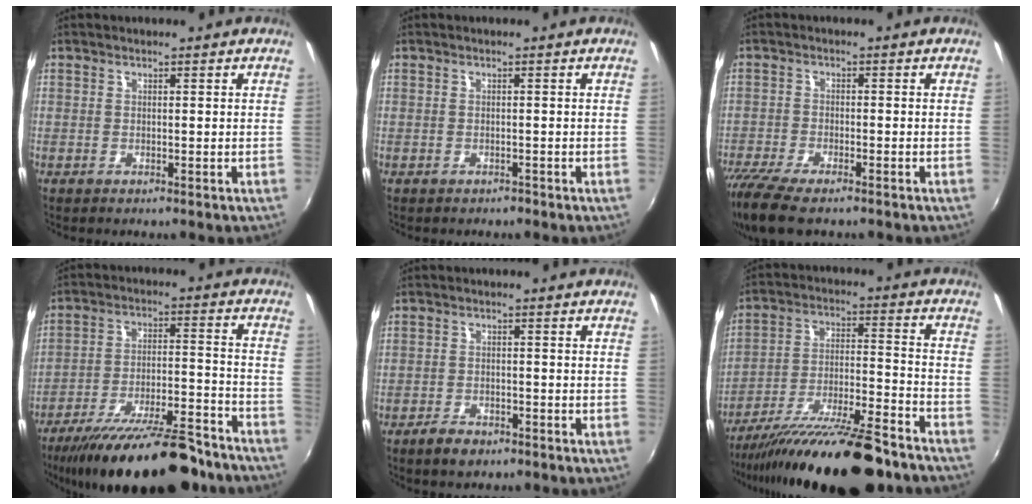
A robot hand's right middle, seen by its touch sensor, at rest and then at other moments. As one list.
[{"total": 0.7, "force": [-0.6, 0.4, -0.1], "torque": [-0.001, 0.000, -0.007]}, {"total": 11.5, "force": [-8.9, 3.0, 6.5], "torque": [-0.161, -0.048, -0.166]}, {"total": 24.0, "force": [-19.8, 5.9, 12.2], "torque": [-0.215, -0.029, -0.284]}, {"total": 4.2, "force": [-3.1, 1.8, 2.1], "torque": [-0.056, -0.006, -0.054]}, {"total": 22.9, "force": [-18.1, 3.8, 13.5], "torque": [-0.241, -0.049, -0.282]}]